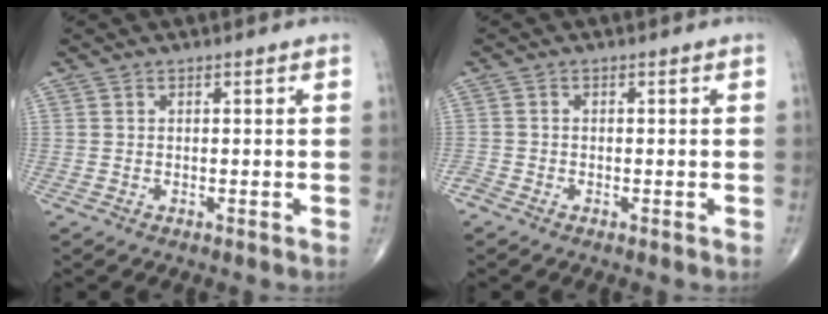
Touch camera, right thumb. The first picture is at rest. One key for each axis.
{"total": 1.3, "fx": -1.1, "fy": 0.6, "fz": 0.4, "tx": -0.008, "ty": -0.002, "tz": -0.026}